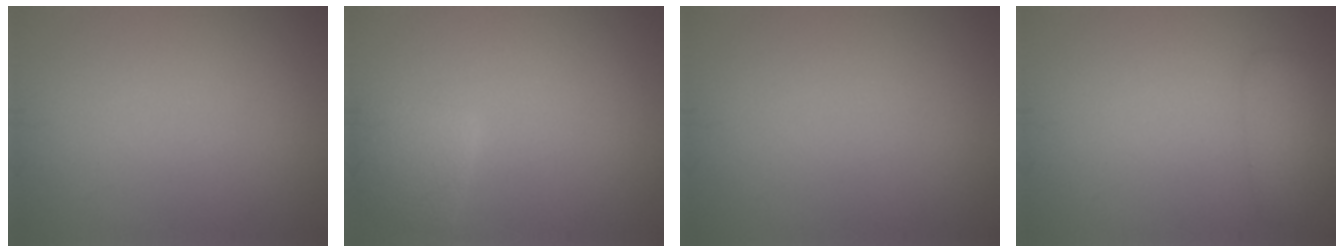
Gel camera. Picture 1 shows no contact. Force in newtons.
{"total": 2.2, "press": 2.2, "slide": 0.1}
{"total": 0.0}
{"total": 1.5, "press": 1.5, "slide": 0.2}